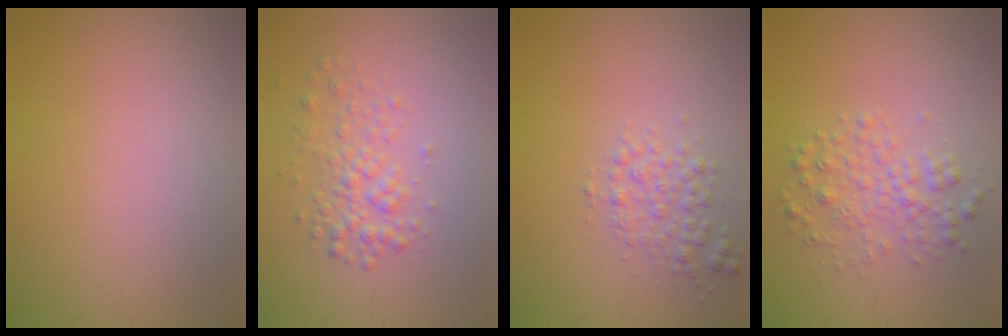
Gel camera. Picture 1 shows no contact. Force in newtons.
{"total": 2.5, "press": 2.5, "slide": 0.1}
{"total": 2.2, "press": 2.2, "slide": 0.0}
{"total": 2.8, "press": 2.8, "slide": 0.0}